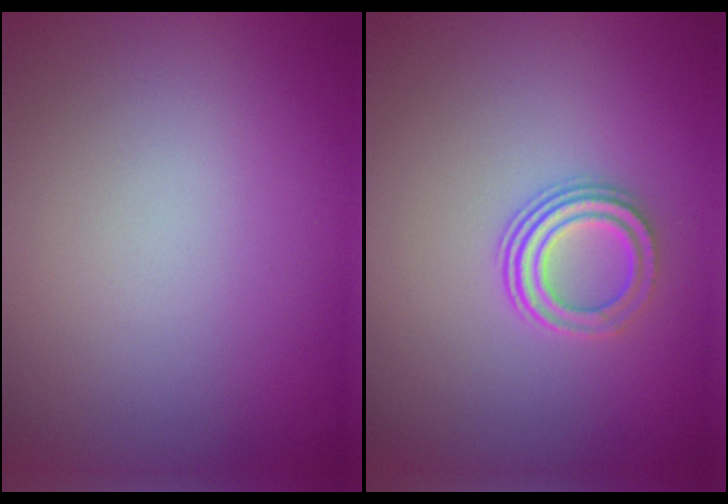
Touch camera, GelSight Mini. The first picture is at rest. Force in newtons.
{"total": 2.8, "press": 2.2, "slide": 1.8}